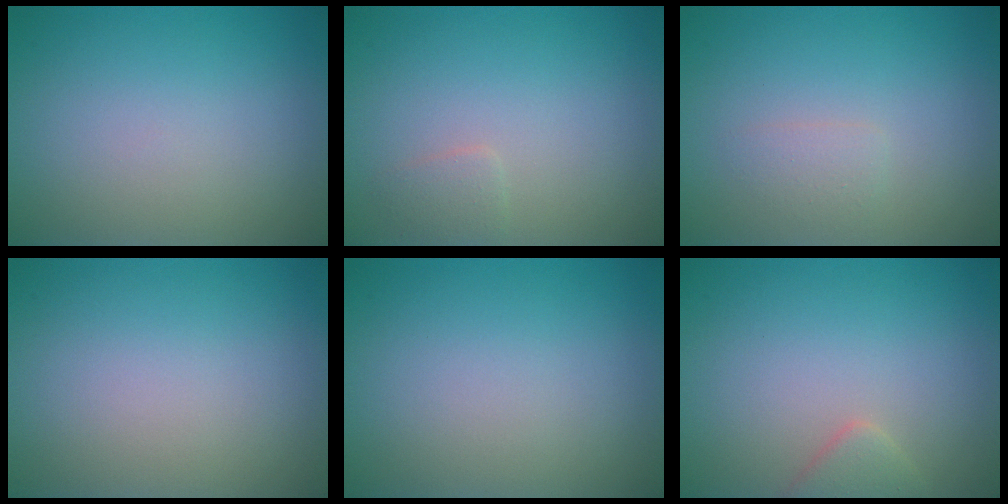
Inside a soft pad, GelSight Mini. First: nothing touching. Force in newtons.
{"total": 1.0, "press": 1.0, "slide": 0.0}
{"total": 1.1, "press": 1.1, "slide": 0.1}
{"total": 0.0}
{"total": 0.0}
{"total": 1.7, "press": 1.7, "slide": 0.1}